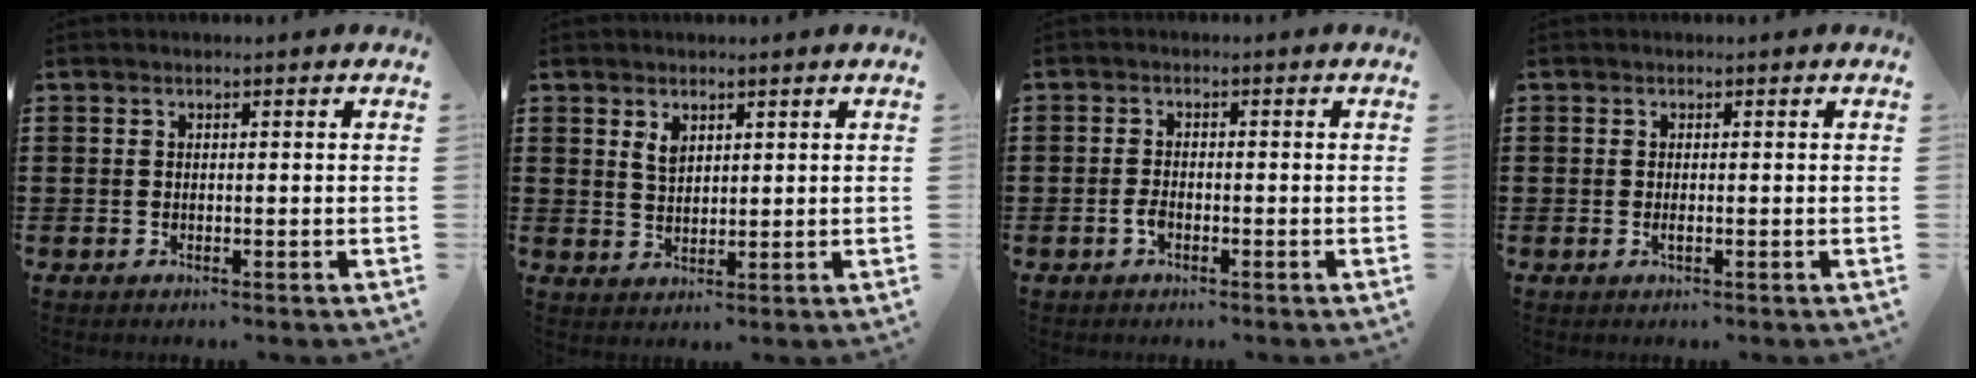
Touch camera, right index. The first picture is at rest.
{"total": 2.5, "force": [1.5, 1.4, 1.4], "torque": [-0.034, 0.003, 0.029]}
{"total": 1.6, "force": [-0.8, 0.7, 1.2], "torque": [-0.033, -0.008, -0.016]}
{"total": 0.7, "force": [-0.2, 0.2, 0.6], "torque": [-0.012, -0.004, -0.002]}